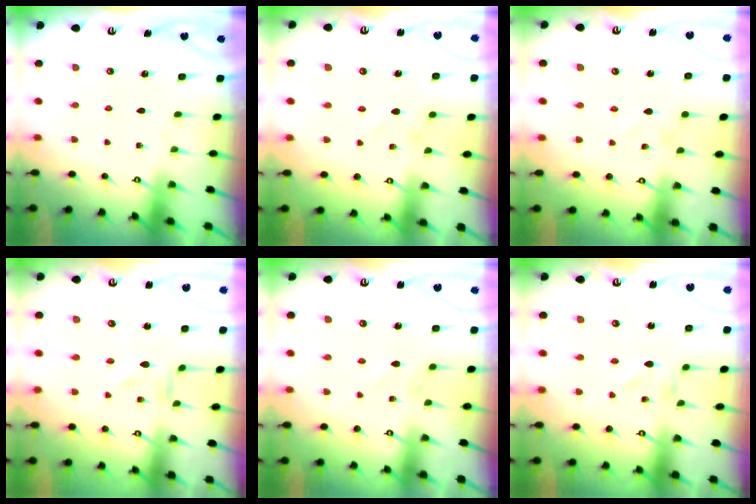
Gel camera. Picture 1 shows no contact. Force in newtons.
{"total": 1.5, "press": 1.5, "slide": 0.4}
{"total": 0.7, "press": 0.7, "slide": 0.1}
{"total": 0.0}
{"total": 1.0, "press": 0.9, "slide": 0.2}
{"total": 0.0}